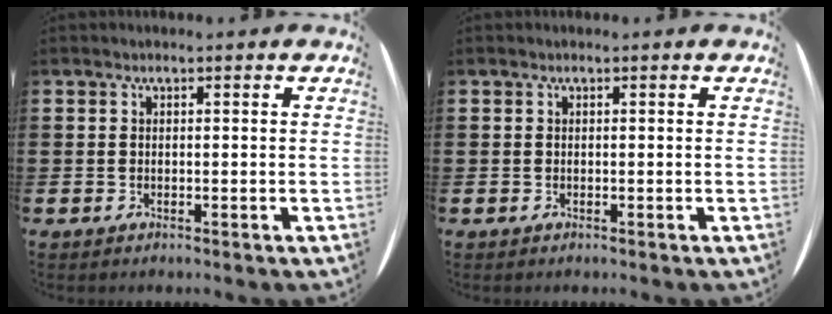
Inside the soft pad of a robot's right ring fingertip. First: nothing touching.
{"total": 0.0}